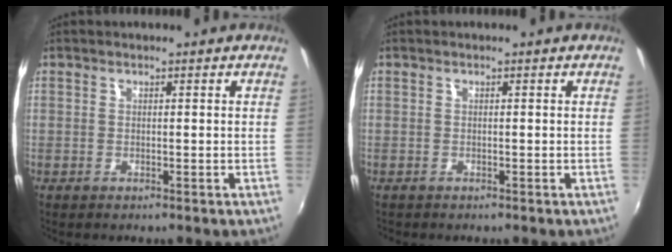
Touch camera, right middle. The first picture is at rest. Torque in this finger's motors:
{"motor_torque": [-0.10, -0.18, -0.02, 0.00]}